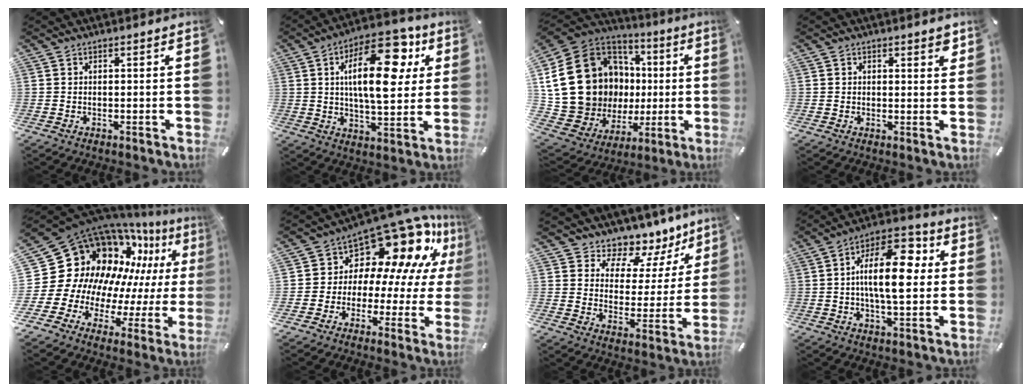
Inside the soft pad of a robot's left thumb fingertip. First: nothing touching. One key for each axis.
{"total": 20.8, "fx": 6.8, "fy": 9.7, "fz": 17.1, "tx": -0.274, "ty": -0.013, "tz": 0.102}
{"total": 23.3, "fx": 2.7, "fy": 19.6, "fz": 12.4, "tx": -0.266, "ty": -0.036, "tz": 0.089}
{"total": 1.8, "fx": 1.1, "fy": 1.1, "fz": 1.0, "tx": -0.006, "ty": -0.003, "tz": 0.015}
{"total": 19.7, "fx": 6.5, "fy": 15.9, "fz": 9.6, "tx": -0.150, "ty": -0.107, "tz": 0.159}
{"total": 15.3, "fx": 11.4, "fy": 8.0, "fz": 6.2, "tx": -0.100, "ty": -0.112, "tz": 0.193}
{"total": 8.4, "fx": 6.8, "fy": 5.0, "fz": 0.1, "tx": -0.003, "ty": -0.083, "tz": 0.118}
{"total": 15.5, "fx": 2.2, "fy": 7.0, "fz": 13.7, "tx": -0.232, "ty": -0.009, "tz": 0.029}